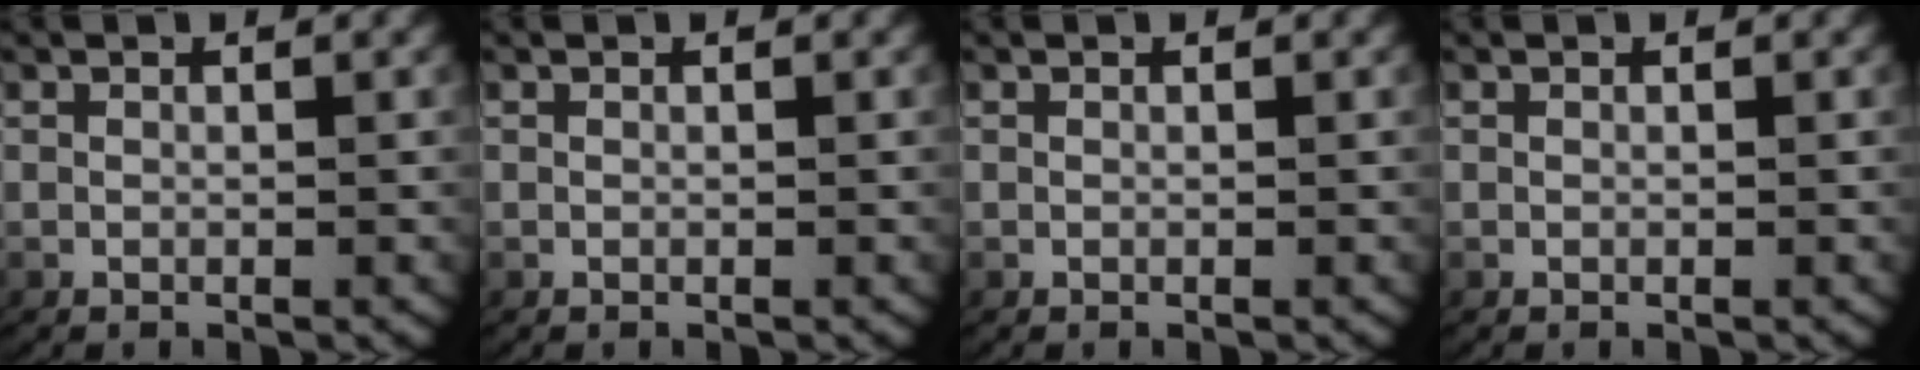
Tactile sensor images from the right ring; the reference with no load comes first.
{"total": 0.0}
{"total": 0.0}
{"total": 0.0}